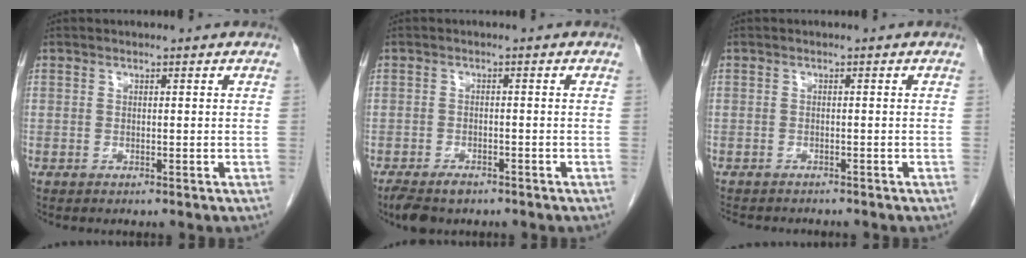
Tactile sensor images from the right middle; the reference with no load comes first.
{"total": 5.0, "force": [-3.8, 2.1, 2.5], "torque": [-0.043, -0.008, -0.061]}
{"total": 6.0, "force": [-5.4, 1.7, 2.0], "torque": [-0.030, -0.004, -0.075]}